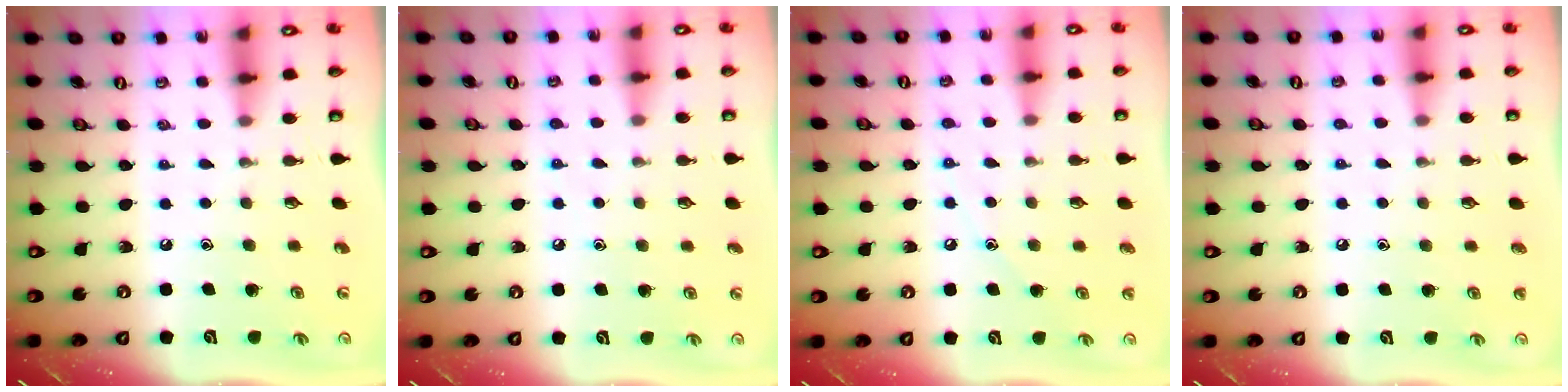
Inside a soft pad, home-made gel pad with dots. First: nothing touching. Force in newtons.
{"total": 4.4, "press": 4.3, "slide": 0.6}
{"total": 6.0, "press": 5.9, "slide": 0.8}
{"total": 4.8, "press": 4.7, "slide": 0.9}